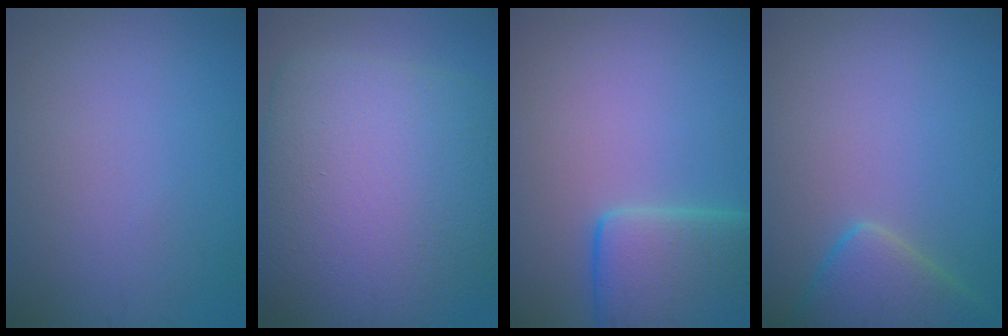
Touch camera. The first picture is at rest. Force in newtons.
{"total": 16.4, "press": 16.4, "slide": 0.5}
{"total": 6.9, "press": 6.9, "slide": 0.6}
{"total": 4.6, "press": 4.6, "slide": 0.4}